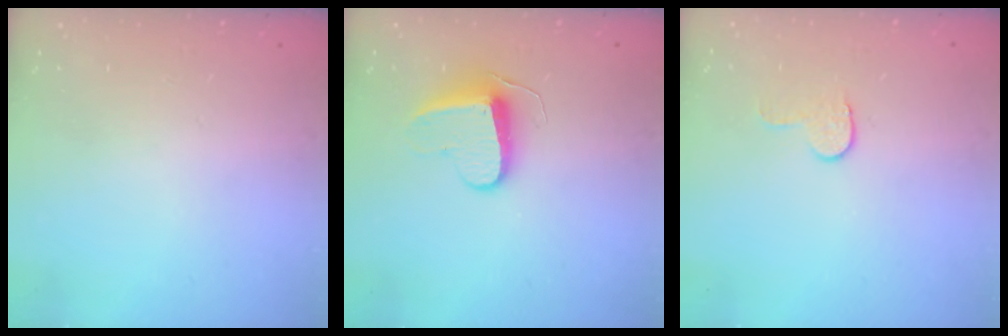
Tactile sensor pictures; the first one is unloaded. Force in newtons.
{"total": 9.0, "press": 9.0, "slide": 0.3}
{"total": 5.9, "press": 5.9, "slide": 0.5}